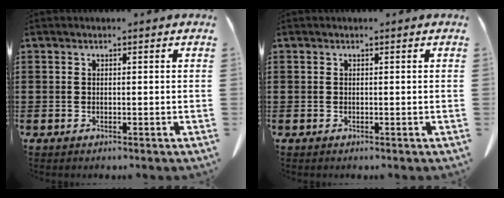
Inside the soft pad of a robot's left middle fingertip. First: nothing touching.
{"total": 0.0}